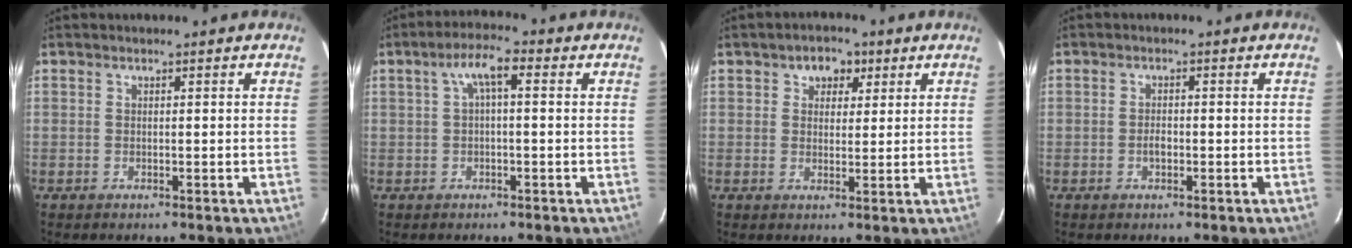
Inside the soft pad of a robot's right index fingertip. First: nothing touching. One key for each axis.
{"total": 4.5, "fx": 0.6, "fy": 1.3, "fz": 4.3, "tx": -0.081, "ty": 0.016, "tz": 0.015}
{"total": 4.4, "fx": 1.9, "fy": 3.5, "fz": 1.8, "tx": -0.018, "ty": 0.011, "tz": 0.027}
{"total": 1.8, "fx": -0.7, "fy": 1.0, "fz": 1.3, "tx": -0.025, "ty": 0.003, "tz": -0.013}